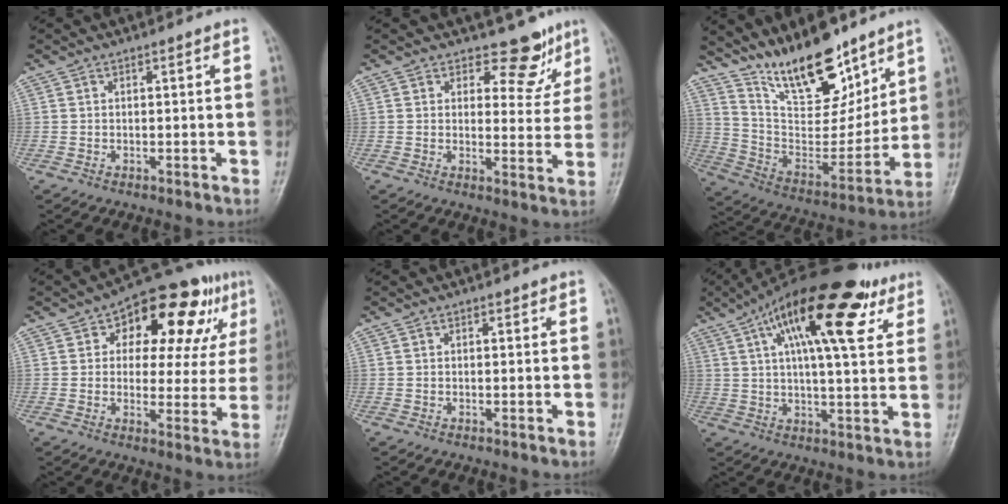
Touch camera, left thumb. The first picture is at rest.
{"total": 6.9, "force": [5.3, 4.0, 1.5], "torque": [0.016, -0.040, 0.064]}
{"total": 18.9, "force": [13.9, 7.1, 10.6], "torque": [-0.124, -0.084, 0.254]}
{"total": 18.7, "force": [7.5, 9.9, 14.0], "torque": [-0.133, 0.009, 0.096]}
{"total": 0.8, "force": [0.4, 0.5, 0.5], "torque": [-0.002, -0.001, 0.002]}
{"total": 22.9, "force": [10.9, 7.9, 18.5], "torque": [-0.276, 0.000, 0.167]}